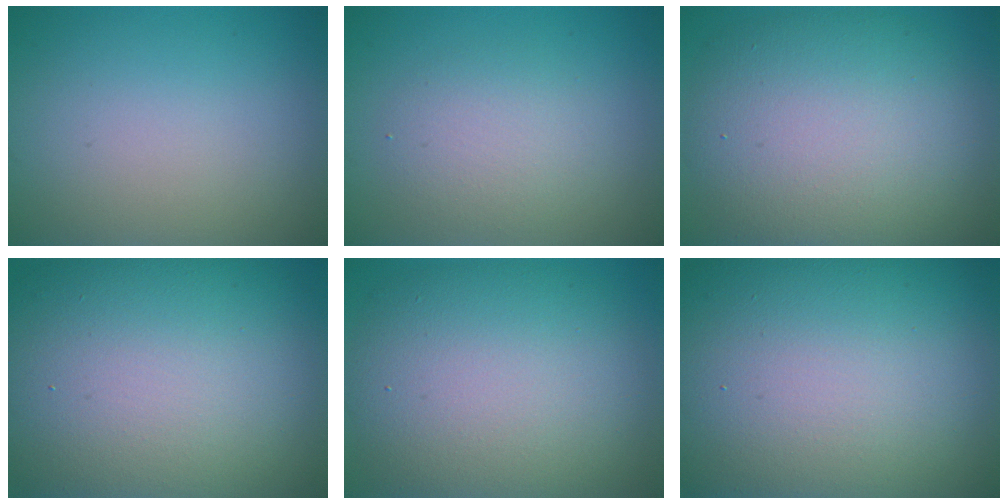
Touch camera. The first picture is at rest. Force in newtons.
{"total": 2.9, "press": 2.9, "slide": 0.3}
{"total": 11.0, "press": 11.0, "slide": 0.4}
{"total": 18.3, "press": 18.3, "slide": 1.0}
{"total": 11.4, "press": 11.4, "slide": 0.6}
{"total": 23.9, "press": 23.9, "slide": 1.2}